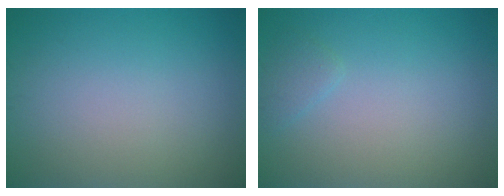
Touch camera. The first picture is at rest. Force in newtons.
{"total": 1.0, "press": 1.0, "slide": 0.1}